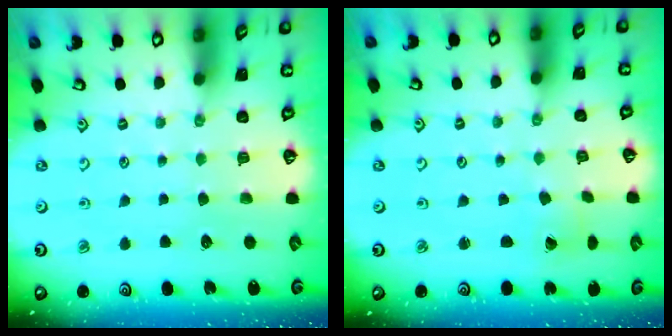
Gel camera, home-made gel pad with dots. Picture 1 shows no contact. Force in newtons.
{"total": 2.0, "press": 2.0, "slide": 0.2}